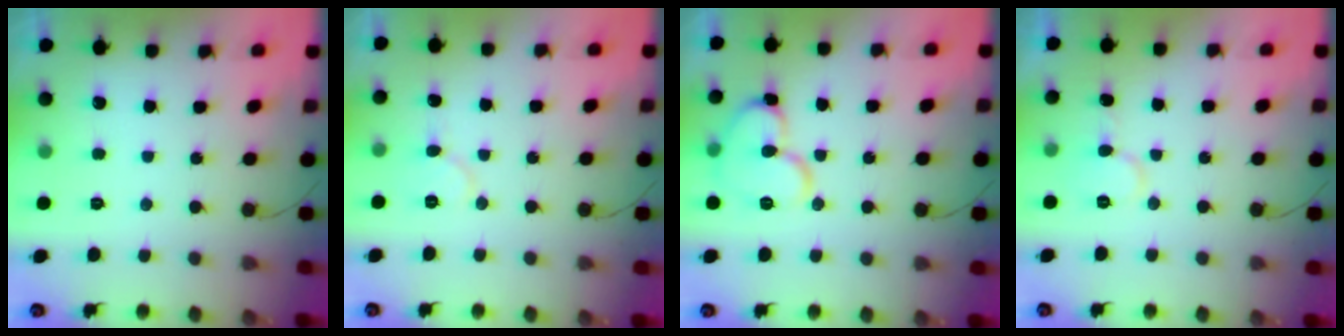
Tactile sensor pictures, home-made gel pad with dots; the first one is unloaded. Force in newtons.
{"total": 5.0, "press": 4.9, "slide": 0.5}
{"total": 12.3, "press": 12.1, "slide": 1.9}
{"total": 6.4, "press": 6.4, "slide": 0.6}